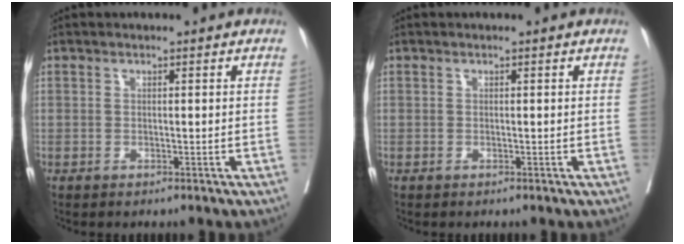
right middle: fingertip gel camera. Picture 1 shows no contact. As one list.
[{"total": 0.0}]